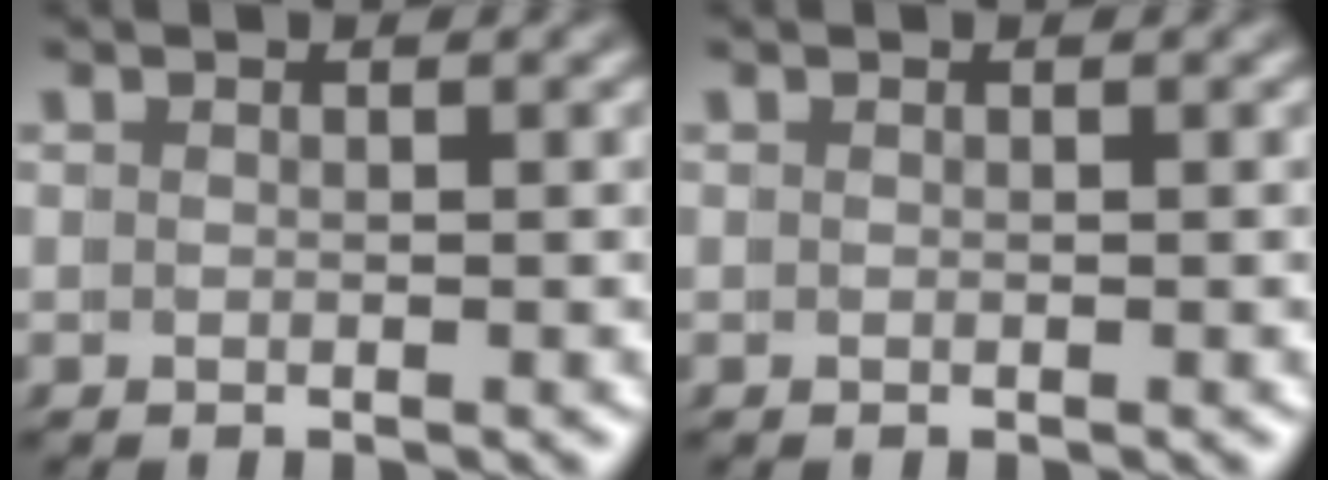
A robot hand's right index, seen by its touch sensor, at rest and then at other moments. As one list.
[{"total": 0.0}]